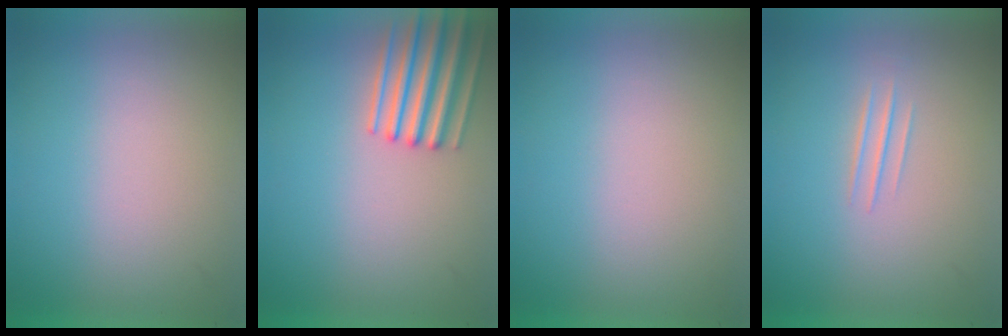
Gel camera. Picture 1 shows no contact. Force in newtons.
{"total": 3.4}
{"total": 0.0}
{"total": 1.0}